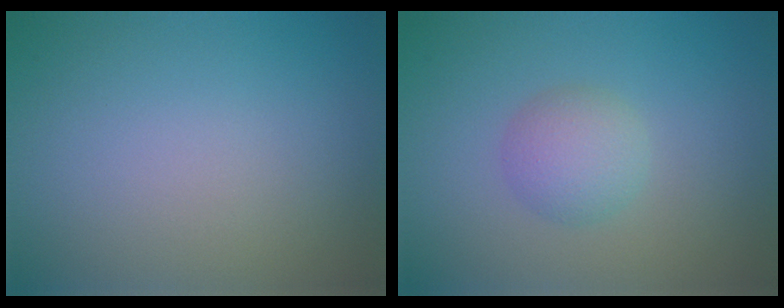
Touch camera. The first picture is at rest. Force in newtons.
{"total": 2.7, "press": 2.7, "slide": 0.1}